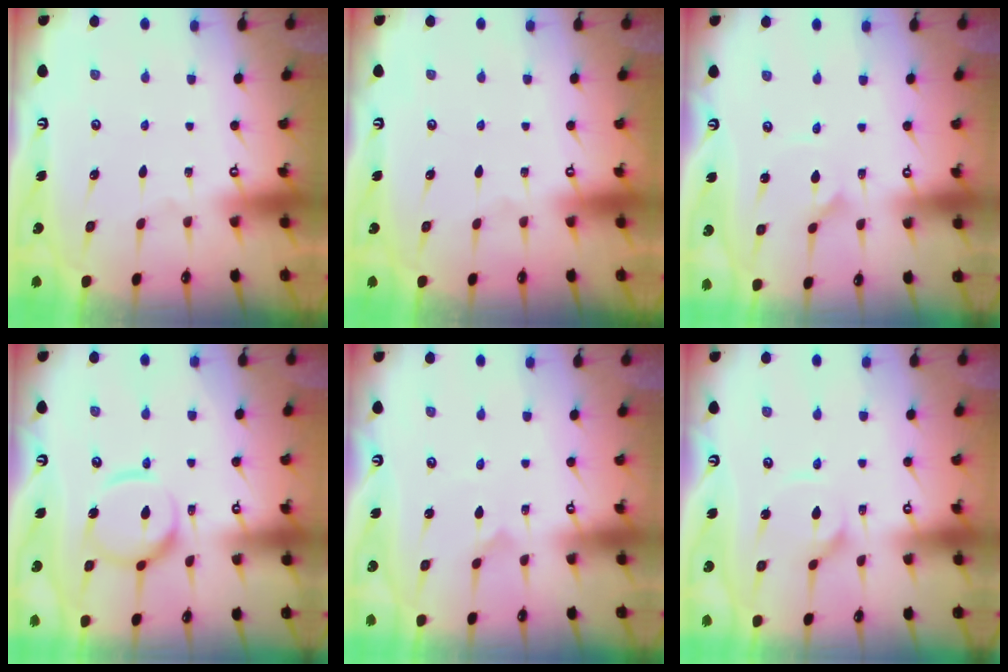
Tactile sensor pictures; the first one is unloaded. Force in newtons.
{"total": 0.0}
{"total": 1.6, "press": 1.6, "slide": 0.1}
{"total": 13.7, "press": 13.6, "slide": 1.5}
{"total": 0.0}
{"total": 3.5, "press": 3.4, "slide": 0.3}